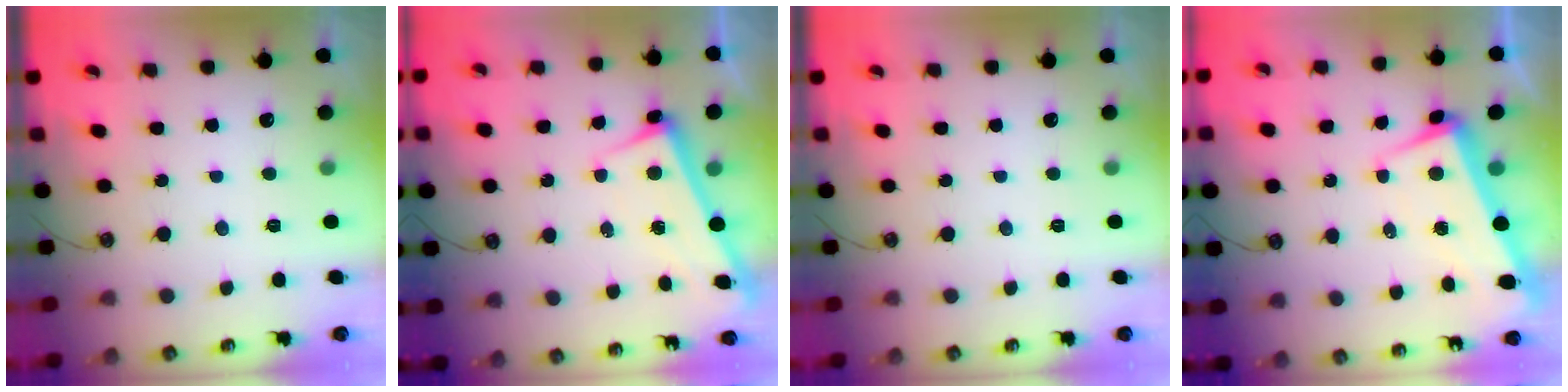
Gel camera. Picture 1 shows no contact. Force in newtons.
{"total": 2.9, "press": 2.8, "slide": 0.4}
{"total": 0.0}
{"total": 2.1, "press": 0.4, "slide": 2.0}